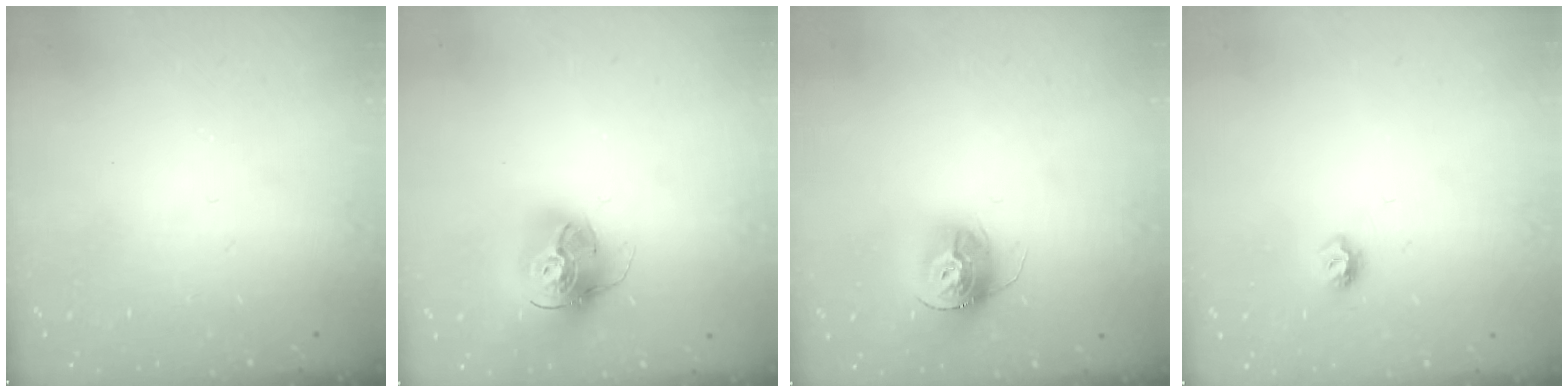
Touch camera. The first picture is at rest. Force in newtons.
{"total": 17.1, "press": 17.0, "slide": 1.9}
{"total": 12.7, "press": 12.7, "slide": 1.0}
{"total": 6.5, "press": 6.5, "slide": 0.8}